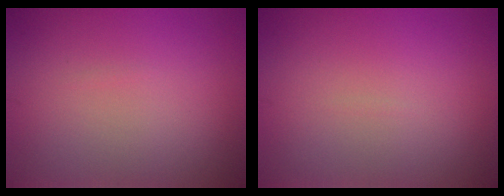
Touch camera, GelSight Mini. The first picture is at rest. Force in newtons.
{"total": 0.0}